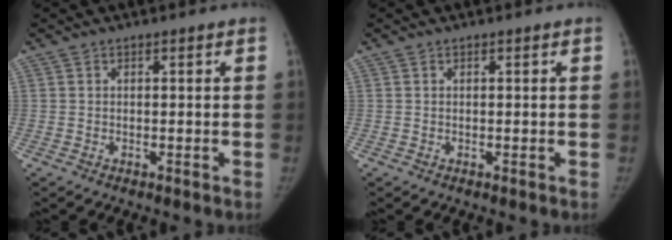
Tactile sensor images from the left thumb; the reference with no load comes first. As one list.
[{"total": 0.0}]